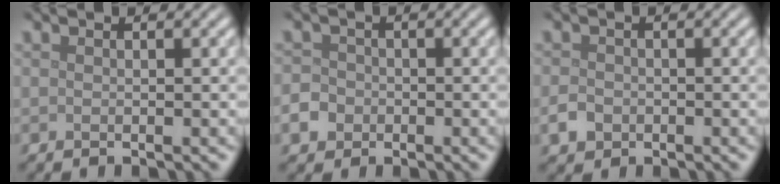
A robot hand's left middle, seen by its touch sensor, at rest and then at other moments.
{"total": 2.7, "force": [-1.1, 2.4, 0.8], "torque": [-0.010, -0.002, -0.022]}
{"total": 1.6, "force": [-0.7, 1.3, 0.7], "torque": [-0.012, -0.002, -0.017]}